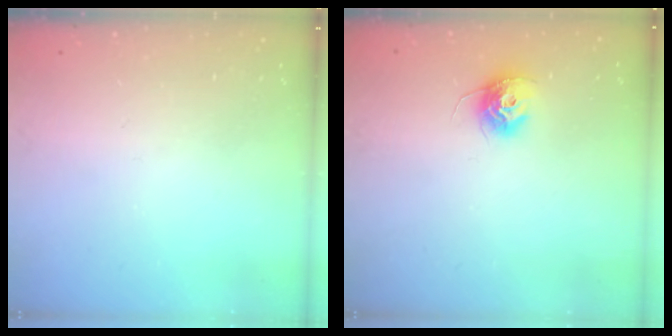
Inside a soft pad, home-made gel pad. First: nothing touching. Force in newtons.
{"total": 10.3, "press": 10.3, "slide": 0.4}